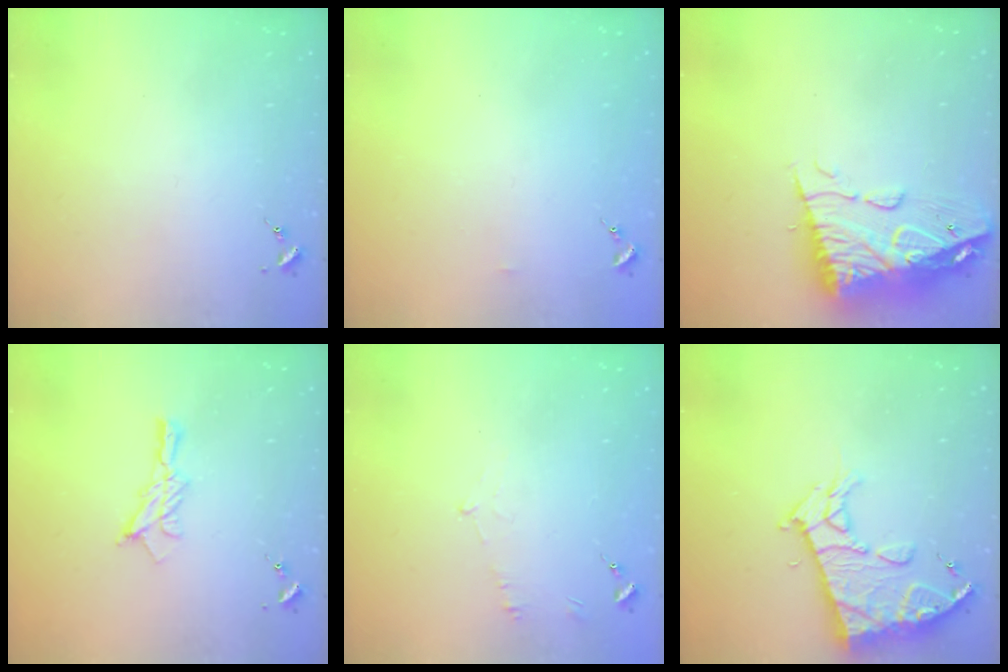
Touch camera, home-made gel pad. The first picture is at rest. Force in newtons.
{"total": 3.2, "press": 3.2, "slide": 0.4}
{"total": 14.9, "press": 14.8, "slide": 1.2}
{"total": 9.5, "press": 9.5, "slide": 0.4}
{"total": 4.5, "press": 4.2, "slide": 1.4}
{"total": 14.1, "press": 14.0, "slide": 1.5}